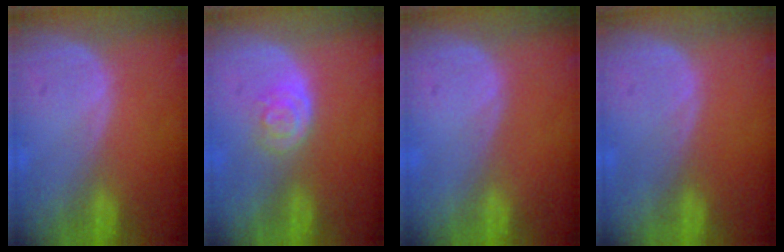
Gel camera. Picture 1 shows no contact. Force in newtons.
{"total": 3.3, "press": 3.2, "slide": 0.6}
{"total": 0.0}
{"total": 0.0}